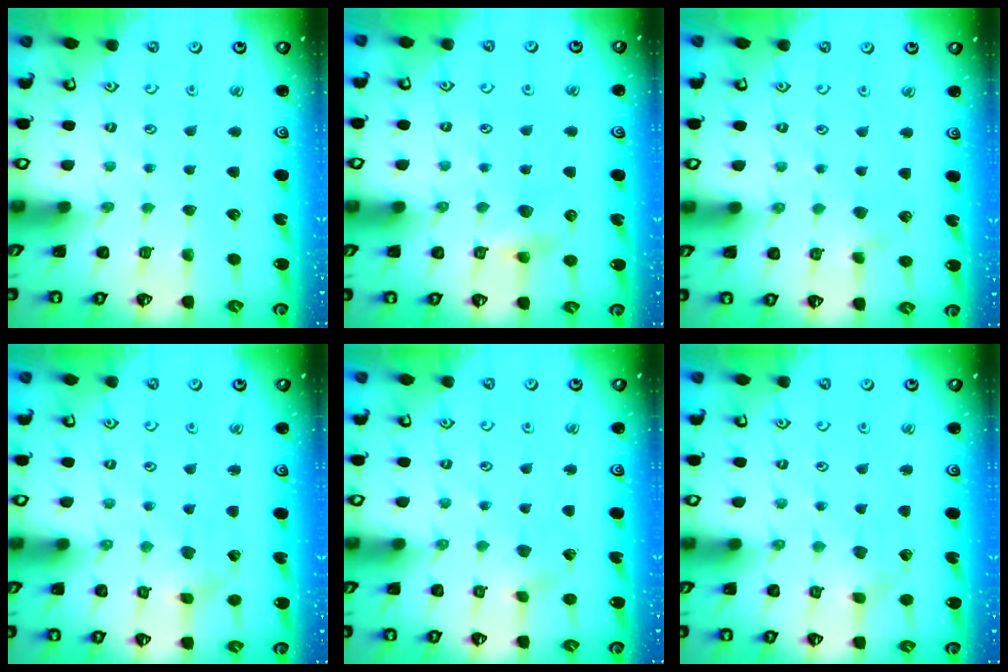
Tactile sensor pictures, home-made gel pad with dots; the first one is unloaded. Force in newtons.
{"total": 4.7, "press": 4.6, "slide": 0.5}
{"total": 2.2, "press": 2.1, "slide": 0.5}
{"total": 2.3, "press": 2.3, "slide": 0.3}
{"total": 2.5, "press": 2.4, "slide": 0.7}
{"total": 3.3, "press": 3.3, "slide": 0.3}